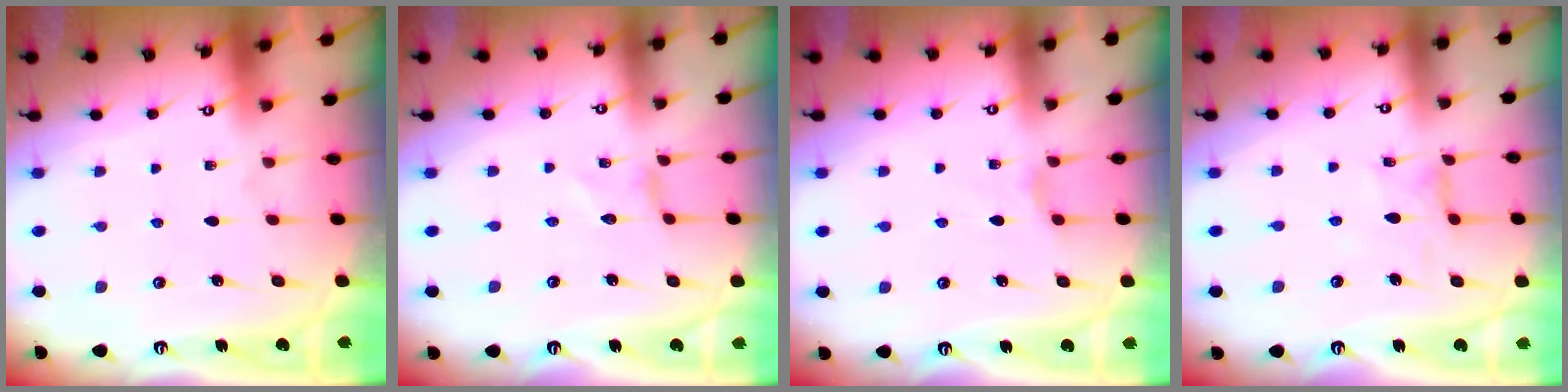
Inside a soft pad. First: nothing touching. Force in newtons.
{"total": 0.0}
{"total": 2.2, "press": 2.2, "slide": 0.4}
{"total": 2.8, "press": 2.8, "slide": 0.4}